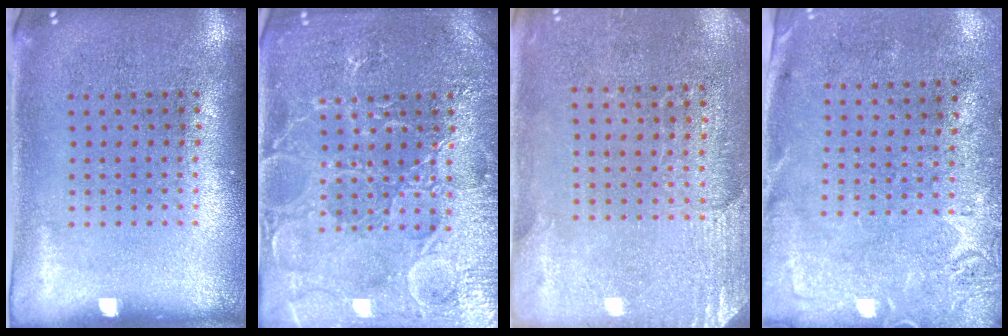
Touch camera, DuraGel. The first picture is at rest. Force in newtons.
{"total": 4.4, "press": 4.4, "slide": 0.5}
{"total": 2.8, "press": 2.6, "slide": 1.0}
{"total": 2.8, "press": 2.2, "slide": 1.8}